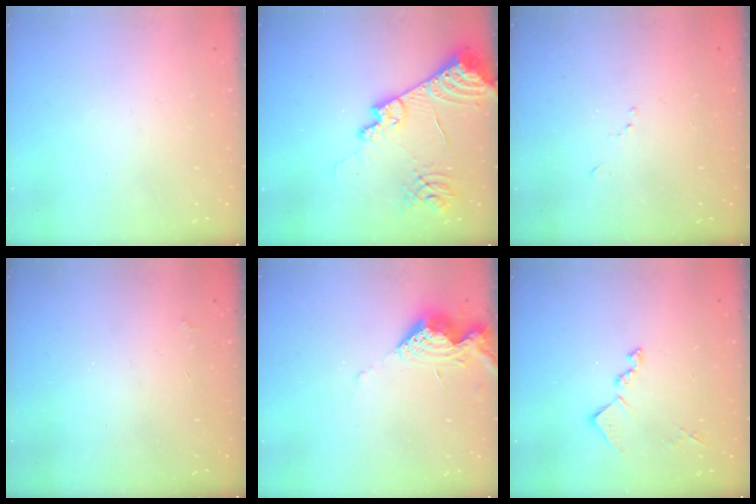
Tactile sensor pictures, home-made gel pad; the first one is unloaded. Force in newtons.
{"total": 15.2, "press": 15.0, "slide": 1.8}
{"total": 5.7, "press": 5.7, "slide": 0.7}
{"total": 2.9, "press": 2.9, "slide": 0.5}
{"total": 8.0, "press": 7.9, "slide": 0.9}
{"total": 10.8, "press": 10.8, "slide": 0.6}